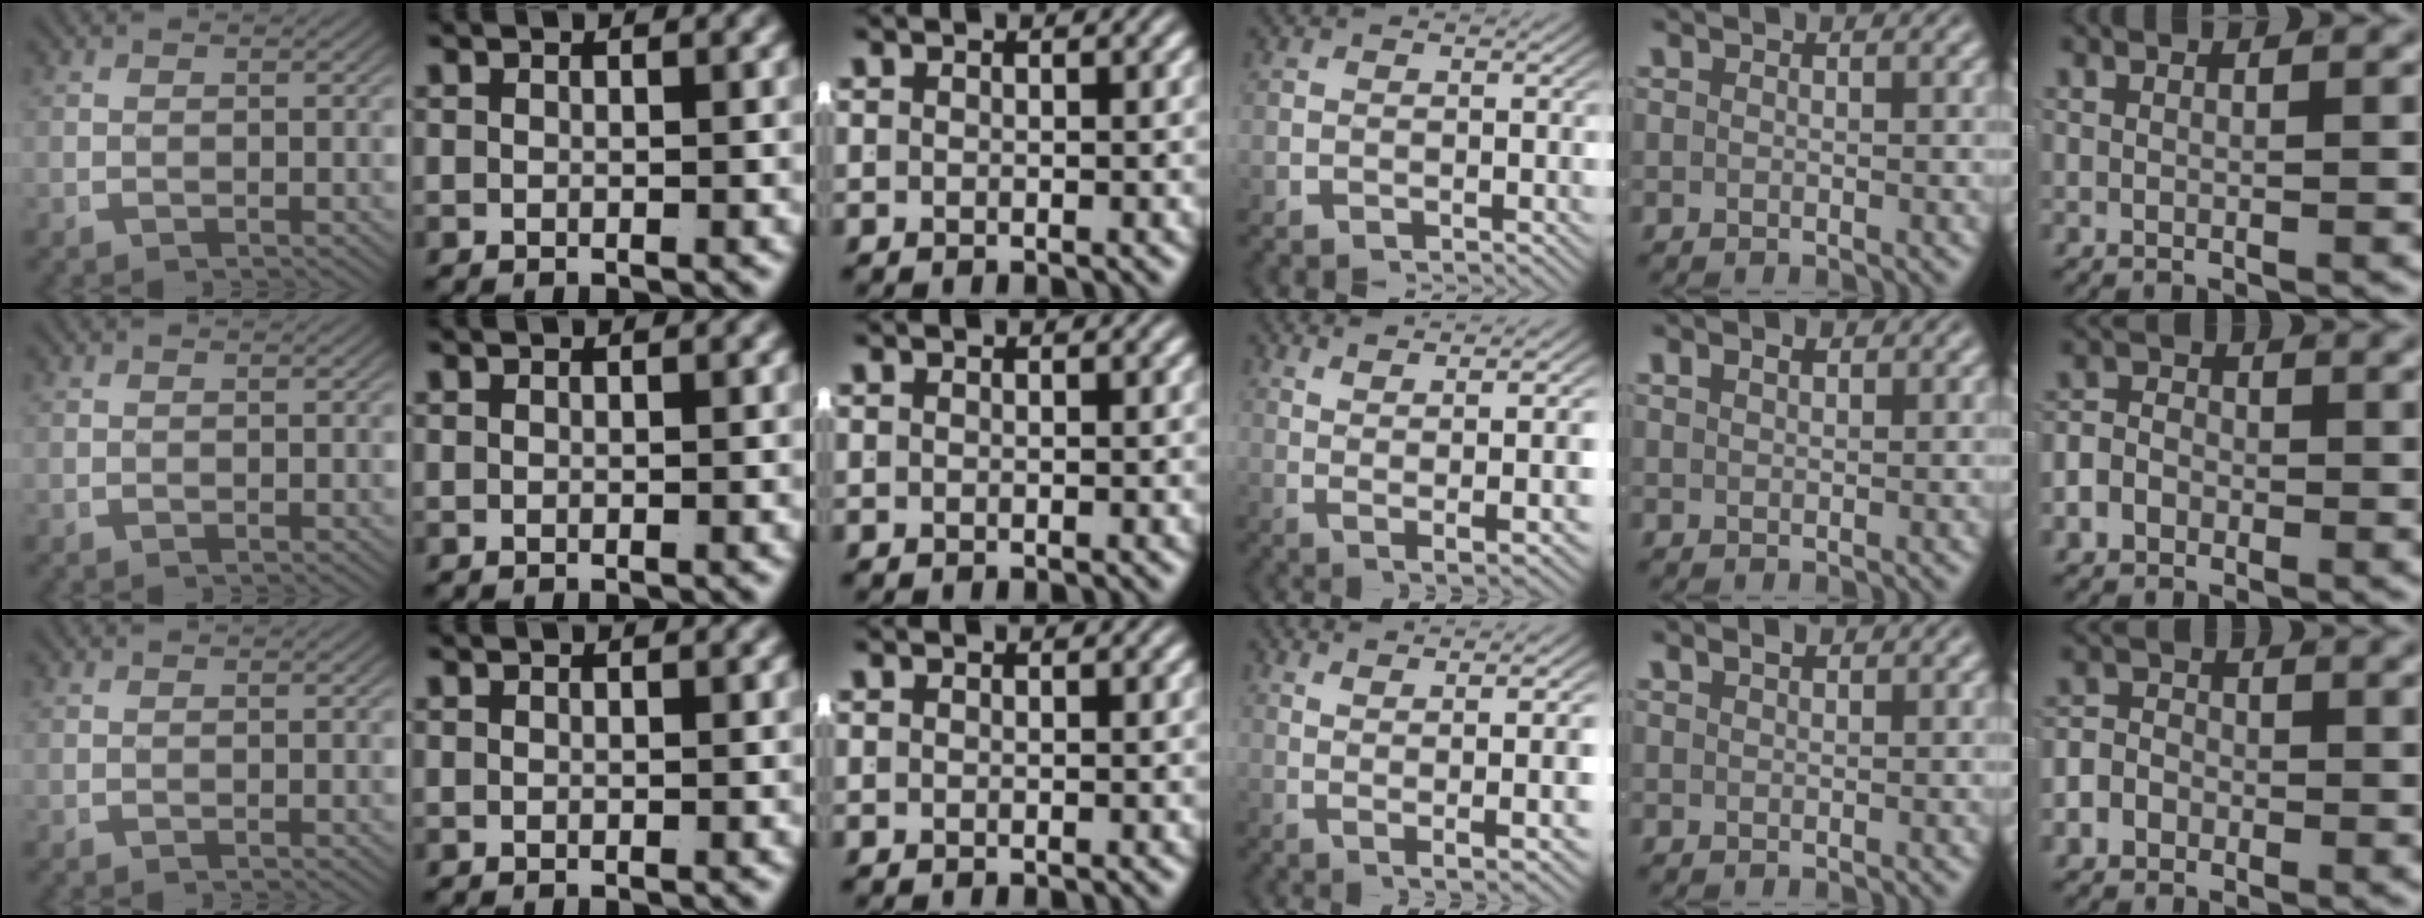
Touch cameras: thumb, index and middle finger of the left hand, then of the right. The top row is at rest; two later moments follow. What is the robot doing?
{"motion": "lift_and_place", "object": "coat"}